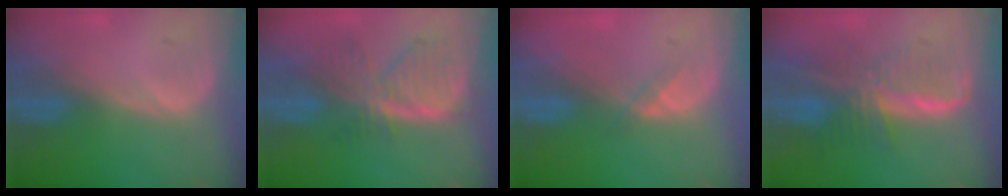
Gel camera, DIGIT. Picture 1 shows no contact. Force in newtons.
{"total": 8.1, "press": 7.0, "slide": 4.0}
{"total": 1.4, "press": 1.1, "slide": 0.8}
{"total": 8.1, "press": 7.0, "slide": 4.2}